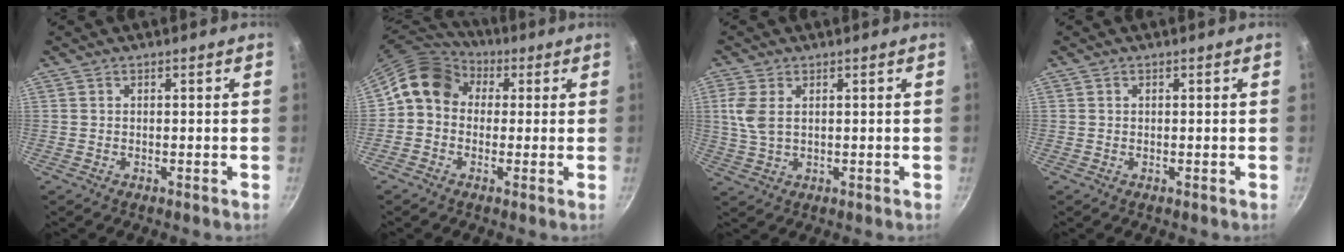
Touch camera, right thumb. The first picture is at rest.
{"total": 11.3, "force": [1.8, 9.4, 6.0], "torque": [-0.083, 0.030, 0.004]}
{"total": 5.3, "force": [1.3, 3.0, 4.2], "torque": [-0.090, 0.000, 0.029]}
{"total": 0.0}